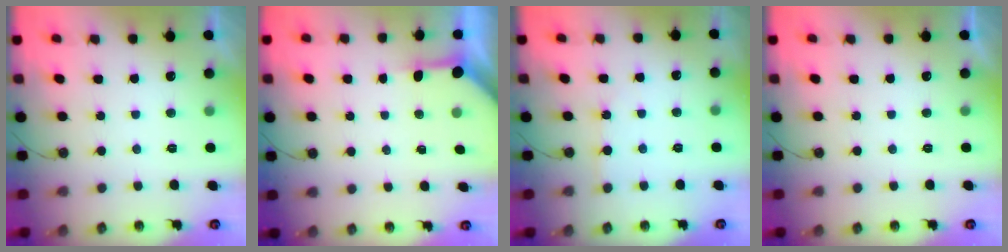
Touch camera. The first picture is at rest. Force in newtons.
{"total": 3.4, "press": 3.4, "slide": 0.4}
{"total": 2.9, "press": 2.9, "slide": 0.4}
{"total": 0.0}